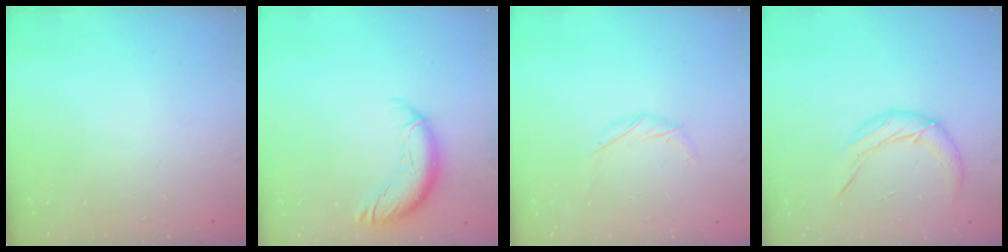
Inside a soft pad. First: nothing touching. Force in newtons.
{"total": 12.6, "press": 12.4, "slide": 1.8}
{"total": 4.8, "press": 4.7, "slide": 1.1}
{"total": 11.2, "press": 10.9, "slide": 2.4}